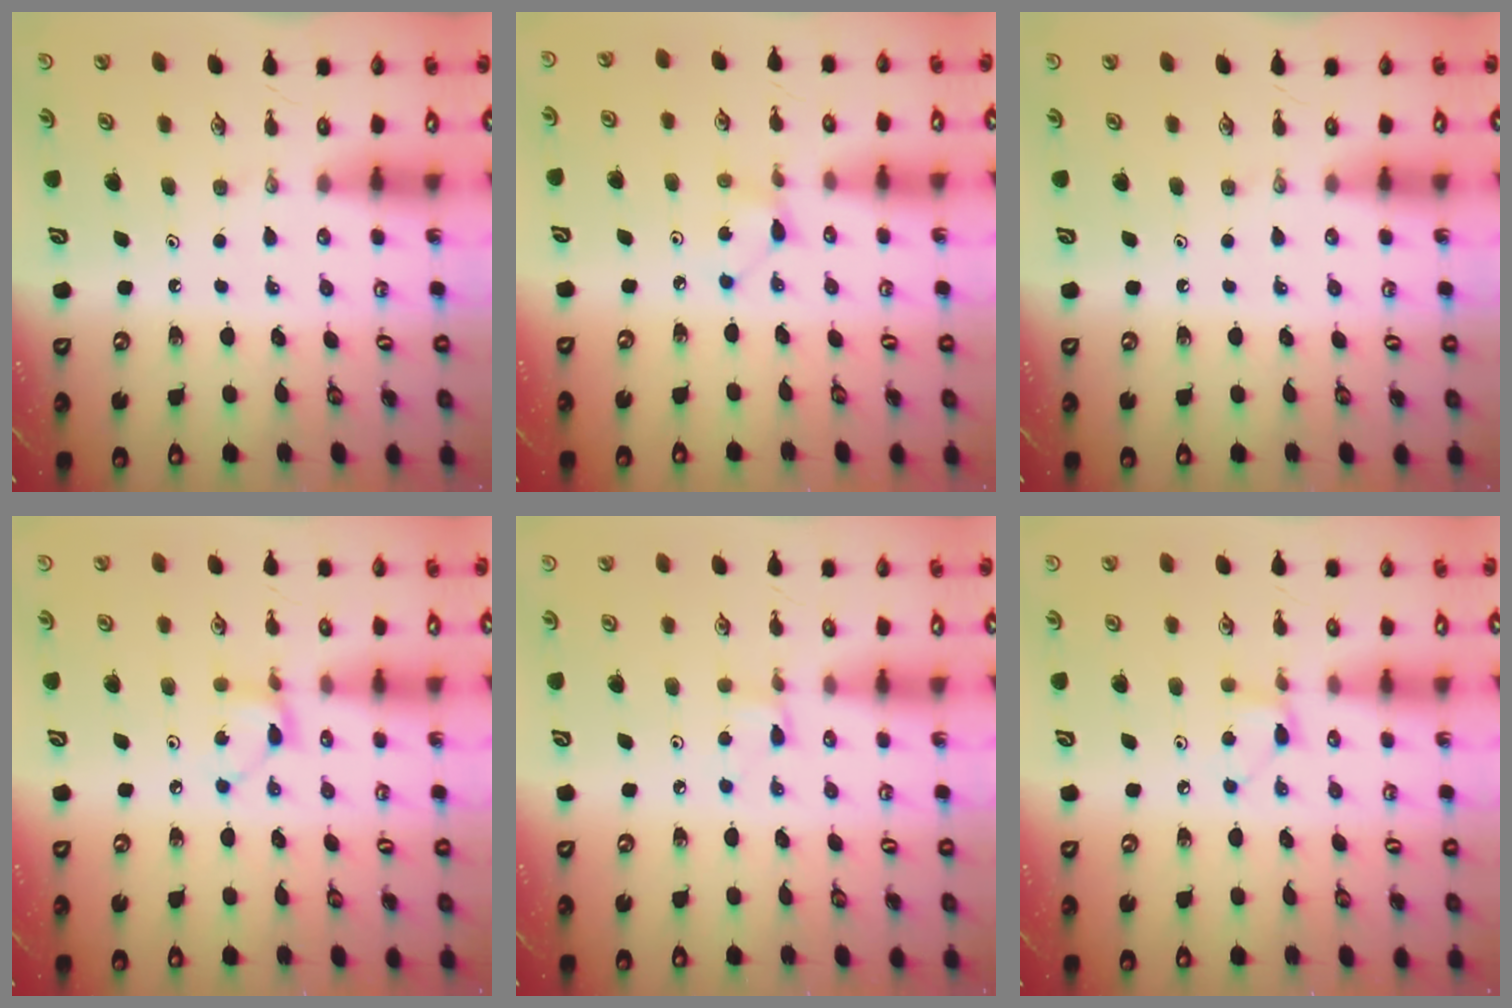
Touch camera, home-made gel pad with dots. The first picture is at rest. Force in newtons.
{"total": 2.5, "press": 2.5, "slide": 0.4}
{"total": 0.0}
{"total": 2.8, "press": 2.8, "slide": 0.1}
{"total": 1.2, "press": 1.2, "slide": 0.1}
{"total": 4.2, "press": 4.1, "slide": 0.6}